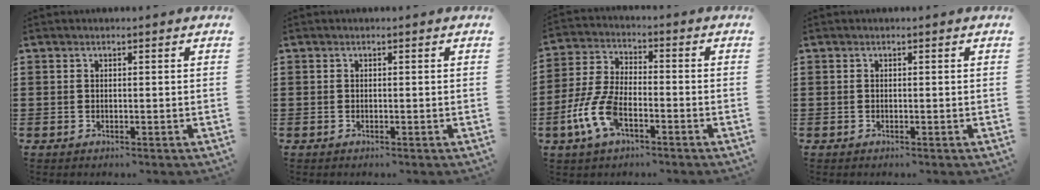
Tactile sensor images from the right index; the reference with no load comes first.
{"total": 0.0}
{"total": 8.4, "force": [-3.9, 3.6, 6.5], "torque": [-0.171, -0.013, -0.078]}
{"total": 0.0}